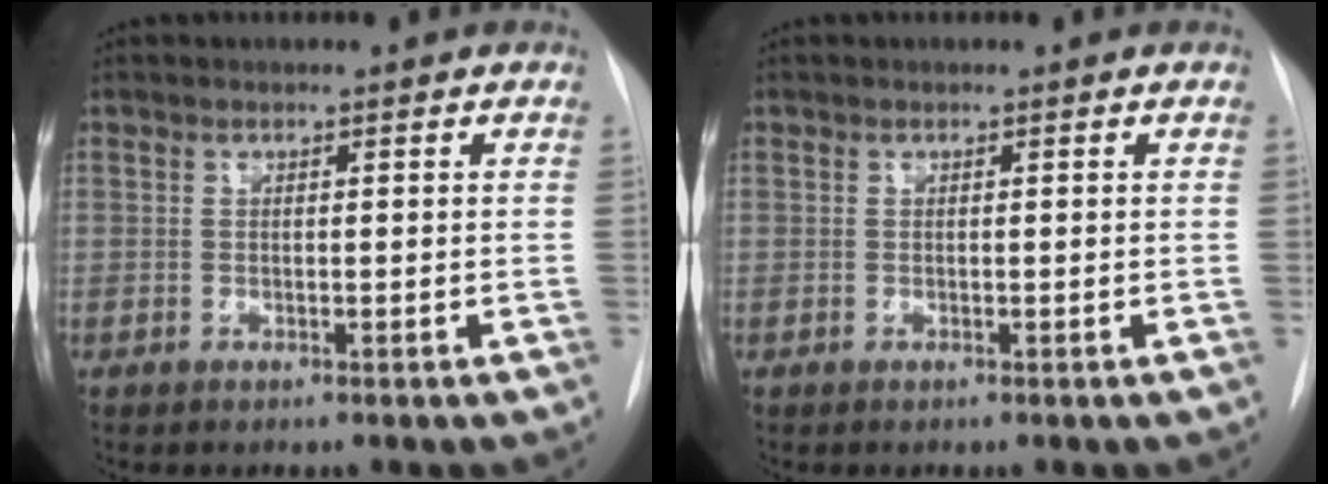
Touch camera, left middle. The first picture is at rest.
{"total": 0.0}